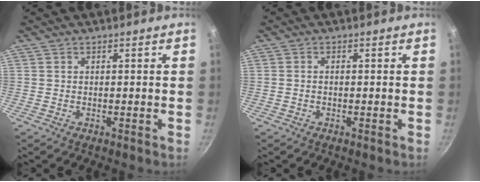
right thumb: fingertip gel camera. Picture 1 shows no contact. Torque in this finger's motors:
{"motor_torque": [-0.06, -0.42, -0.37, 0.09, 0.01]}